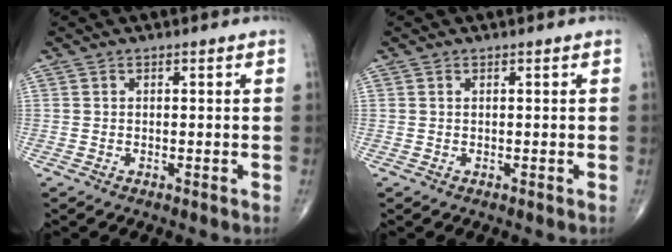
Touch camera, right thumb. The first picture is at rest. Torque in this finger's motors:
{"motor_torque": [0.18, -0.07, -0.30, -0.36, -0.01]}